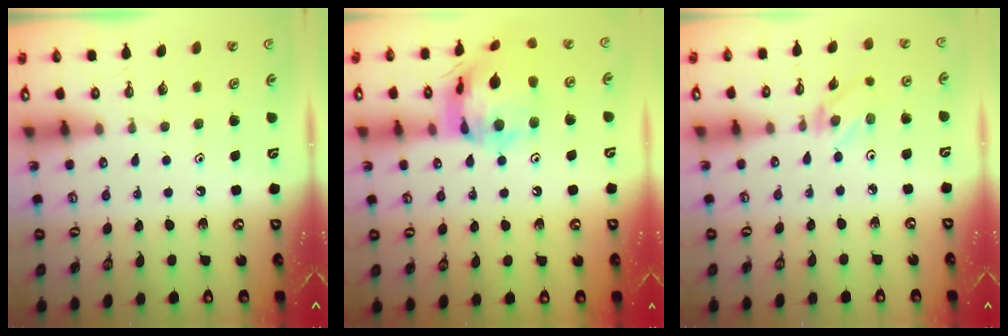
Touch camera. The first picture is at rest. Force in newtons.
{"total": 18.9, "press": 18.8, "slide": 2.0}
{"total": 2.0, "press": 1.9, "slide": 0.3}